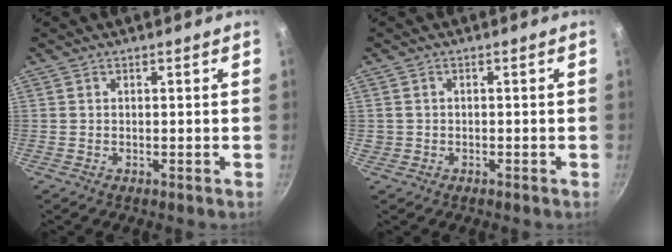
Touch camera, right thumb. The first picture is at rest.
{"total": 0.8, "force": [-0.3, 0.7, 0.2], "torque": [-0.005, 0.005, -0.001]}